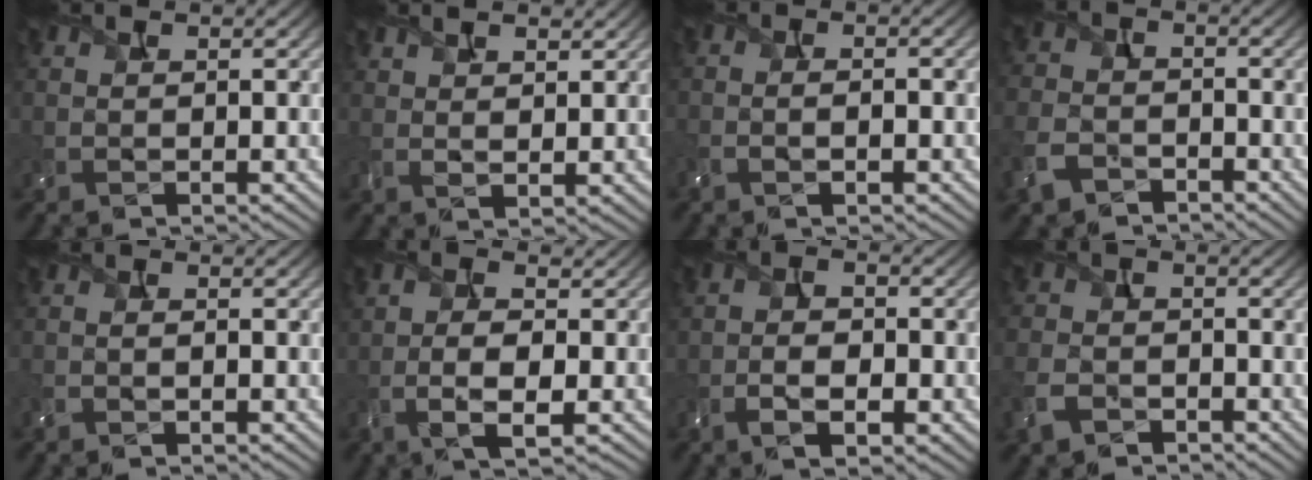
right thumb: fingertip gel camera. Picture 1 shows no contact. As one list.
[{"total": 3.3, "force": [2.4, 1.2, 2.0], "torque": [-0.039, -0.002, 0.050]}, {"total": 2.6, "force": [-1.0, 1.1, 2.2], "torque": [-0.027, 0.007, -0.025]}, {"total": 5.7, "force": [-3.6, 3.5, 2.6], "torque": [-0.073, -0.008, -0.080]}, {"total": 1.3, "force": [-0.8, 0.4, 1.0], "torque": [-0.022, 0.001, -0.020]}, {"total": 6.0, "force": [-1.2, 2.2, 5.4], "torque": [-0.114, 0.002, -0.025]}, {"total": 4.8, "force": [-2.1, 2.3, 3.6], "torque": [-0.062, -0.002, -0.045]}, {"total": 5.0, "force": [-3.1, 3.2, 2.4], "torque": [-0.067, -0.007, -0.069]}]